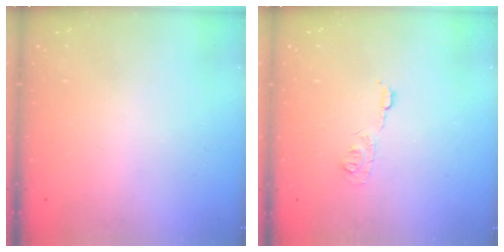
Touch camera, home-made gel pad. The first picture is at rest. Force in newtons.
{"total": 6.1, "press": 6.0, "slide": 0.6}